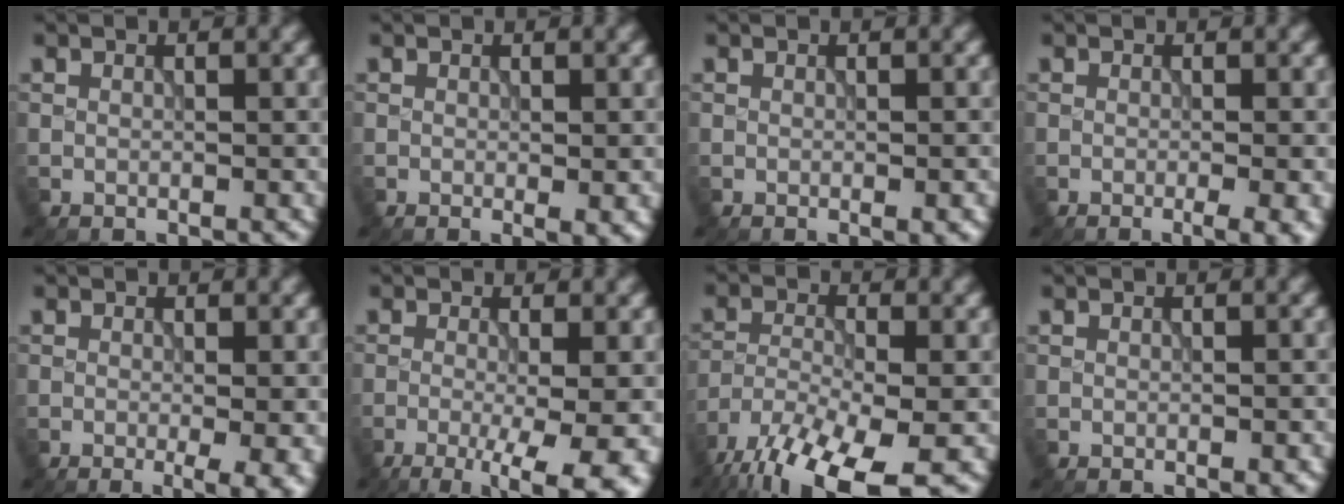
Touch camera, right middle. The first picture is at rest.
{"total": 1.2, "force": [-0.1, 0.2, 1.2], "torque": [-0.015, -0.007, -0.004]}
{"total": 1.2, "force": [-0.4, 0.2, 1.1], "torque": [-0.013, -0.004, -0.006]}
{"total": 2.9, "force": [-0.9, 0.9, 2.6], "torque": [-0.028, -0.007, -0.010]}
{"total": 4.0, "force": [-0.9, 1.2, 3.7], "torque": [-0.047, -0.016, -0.006]}
{"total": 8.7, "force": [-3.5, 2.7, 7.5], "torque": [-0.095, -0.012, -0.044]}
{"total": 12.1, "force": [-9.1, 3.5, 7.1], "torque": [-0.150, -0.043, -0.155]}
{"total": 1.0, "force": [-0.5, 0.1, 0.8], "torque": [-0.010, -0.001, -0.008]}